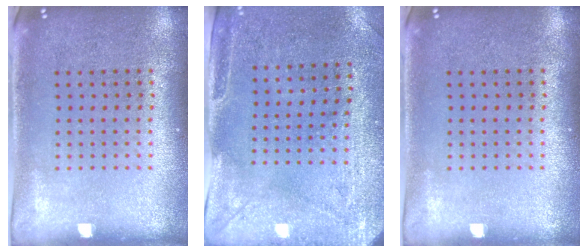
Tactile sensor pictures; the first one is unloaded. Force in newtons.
{"total": 3.1, "press": 2.5, "slide": 1.8}
{"total": 0.0}